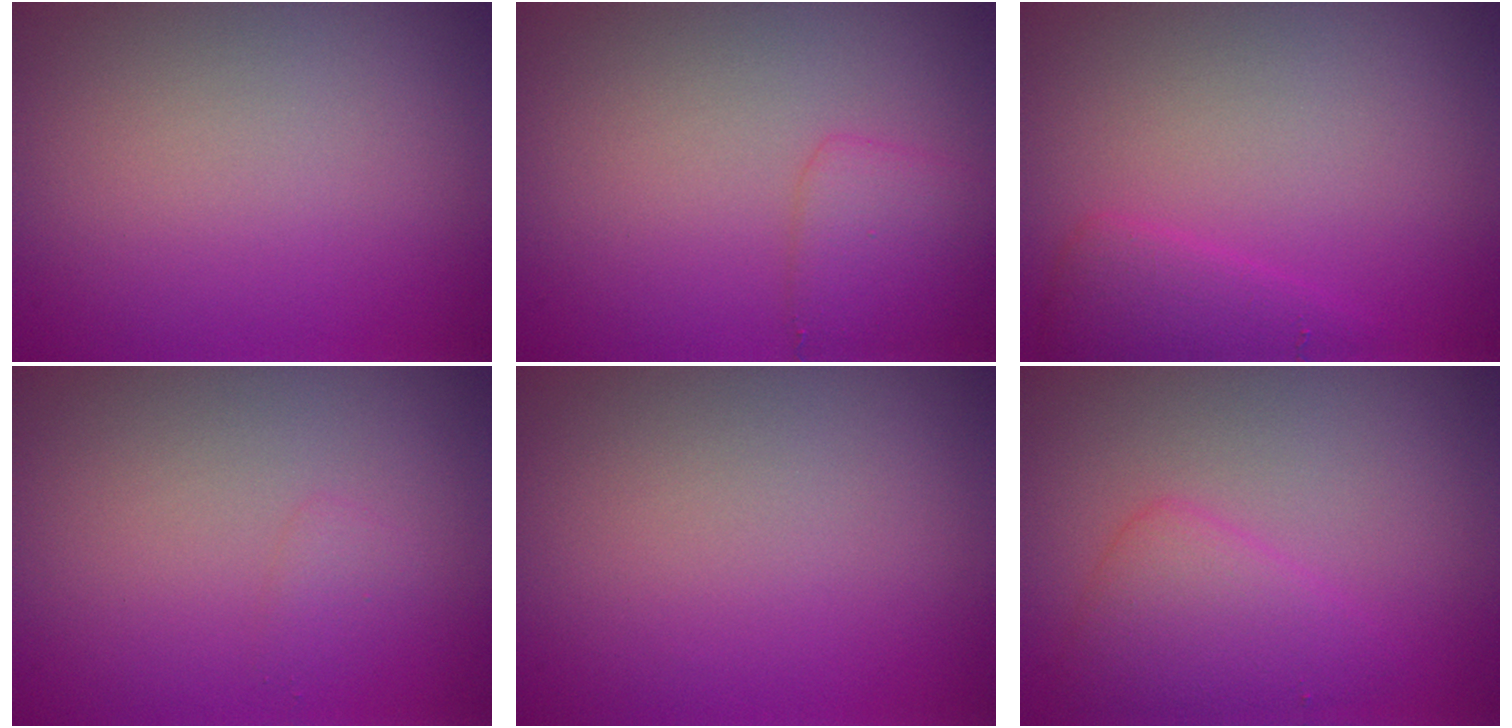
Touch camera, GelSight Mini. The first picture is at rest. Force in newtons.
{"total": 2.2, "press": 2.2, "slide": 0.1}
{"total": 2.2, "press": 2.2, "slide": 0.2}
{"total": 0.8, "press": 0.8, "slide": 0.0}
{"total": 0.0}
{"total": 3.0, "press": 3.0, "slide": 0.1}